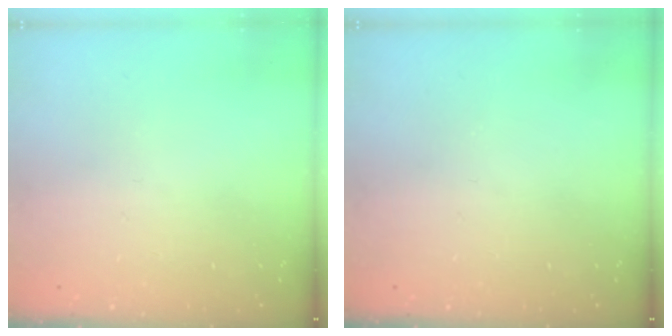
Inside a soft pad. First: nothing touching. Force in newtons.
{"total": 0.0}